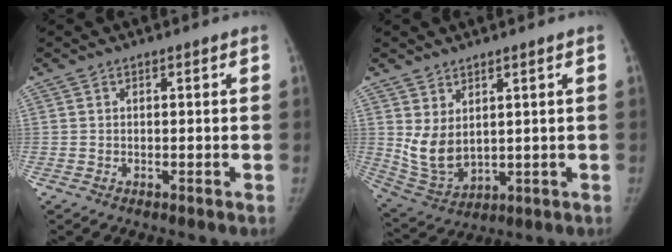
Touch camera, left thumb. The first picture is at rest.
{"total": 7.8, "force": [2.3, 4.8, 5.7], "torque": [-0.097, -0.023, 0.069]}